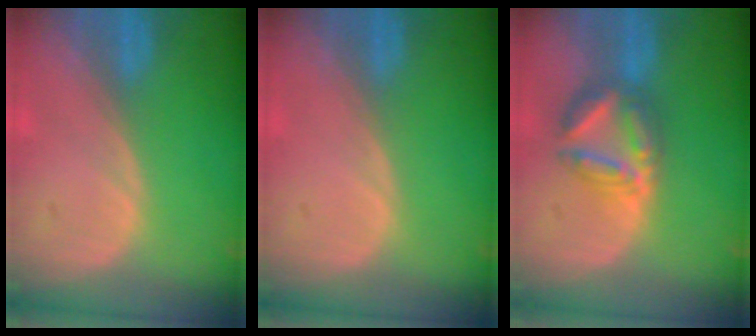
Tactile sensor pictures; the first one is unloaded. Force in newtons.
{"total": 0.0}
{"total": 6.3, "press": 6.3, "slide": 0.4}